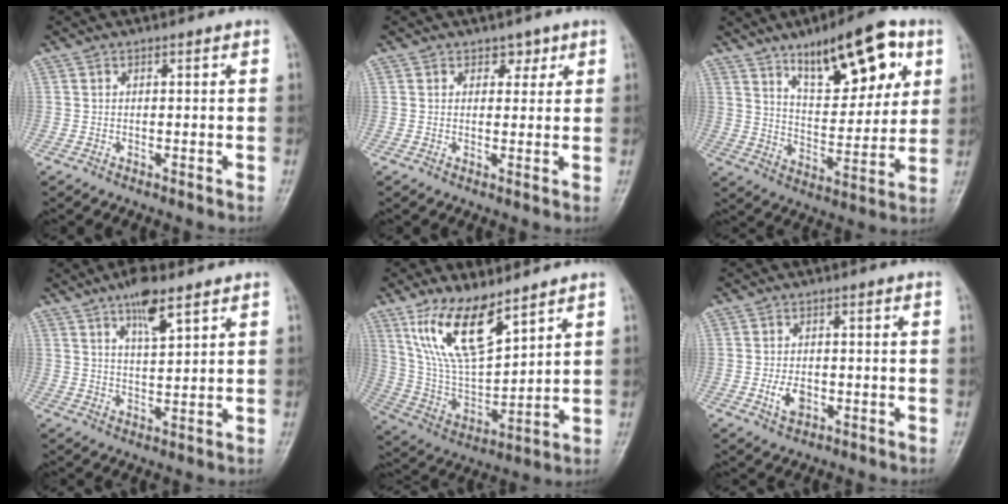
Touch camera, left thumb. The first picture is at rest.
{"total": 2.5, "force": [1.5, 1.8, 0.8], "torque": [0.012, -0.007, 0.017]}
{"total": 18.1, "force": [9.3, 7.1, 13.8], "torque": [-0.163, -0.038, 0.149]}
{"total": 7.1, "force": [4.5, 1.9, 5.2], "torque": [-0.083, -0.023, 0.077]}
{"total": 15.0, "force": [9.4, 5.4, 10.3], "torque": [-0.176, -0.046, 0.198]}
{"total": 3.7, "force": [-1.0, 2.4, 2.6], "torque": [-0.046, 0.000, -0.013]}